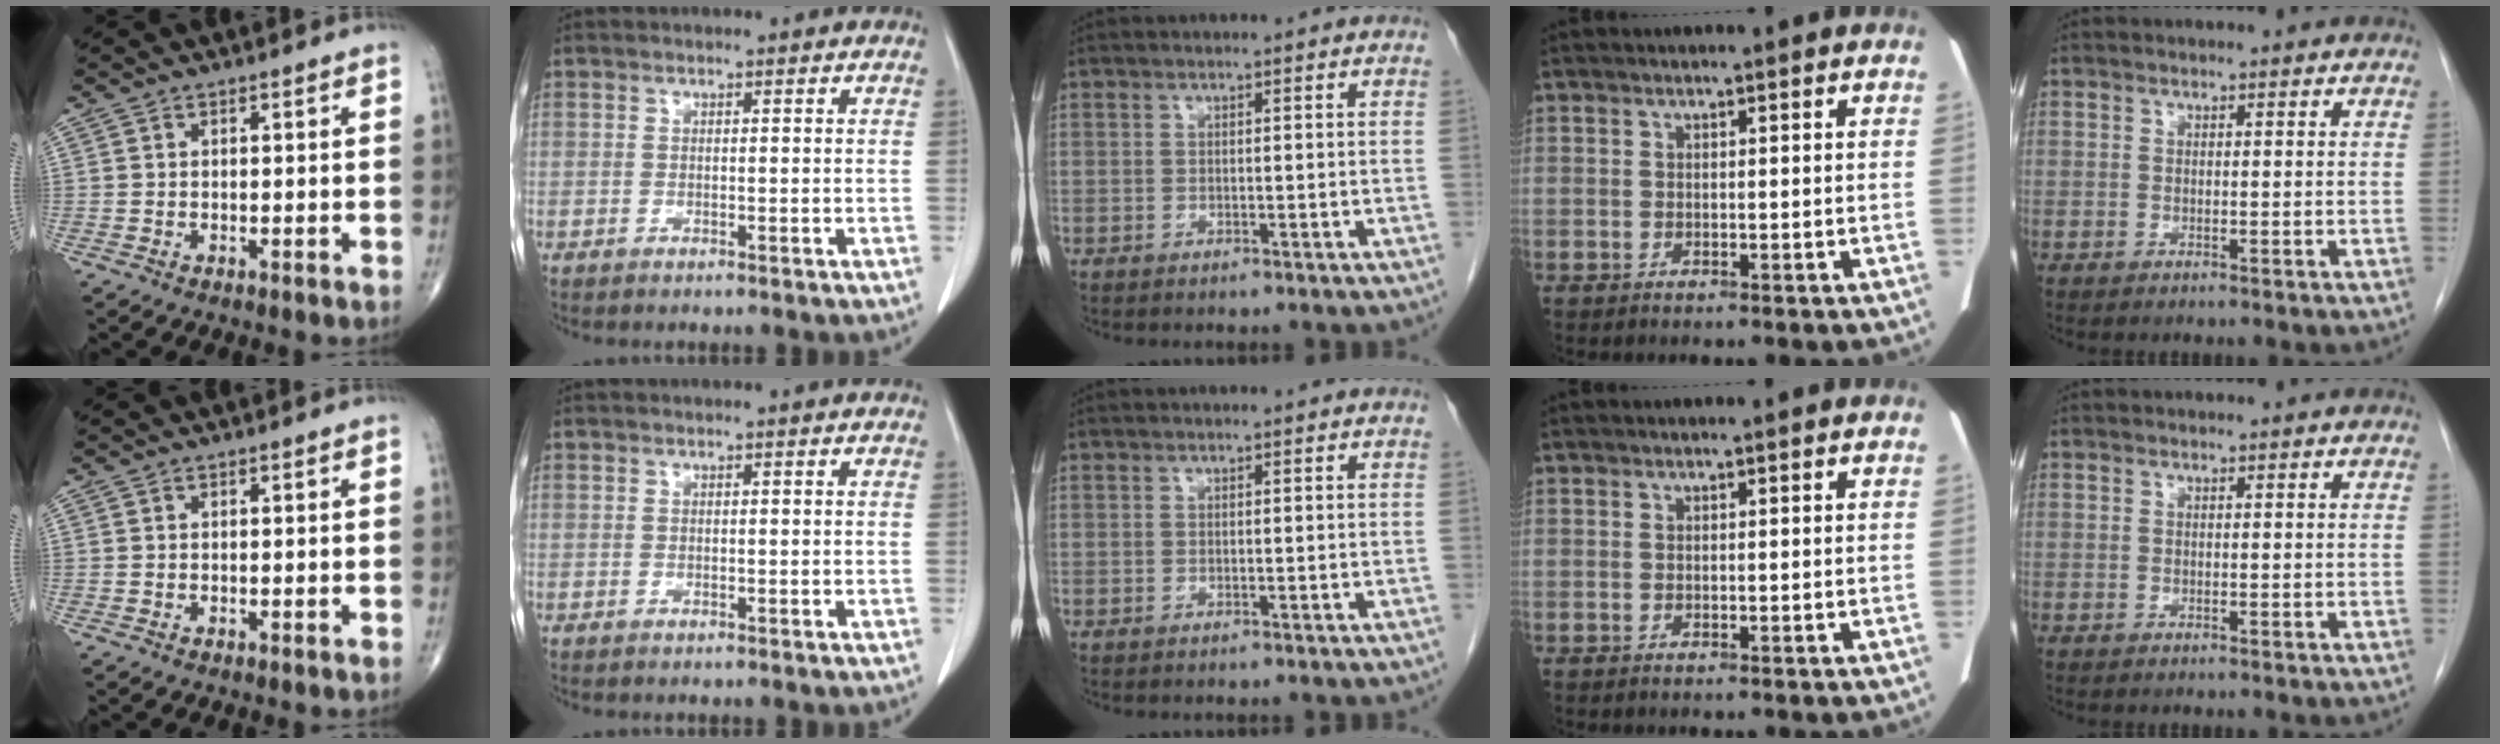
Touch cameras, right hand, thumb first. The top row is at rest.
{}